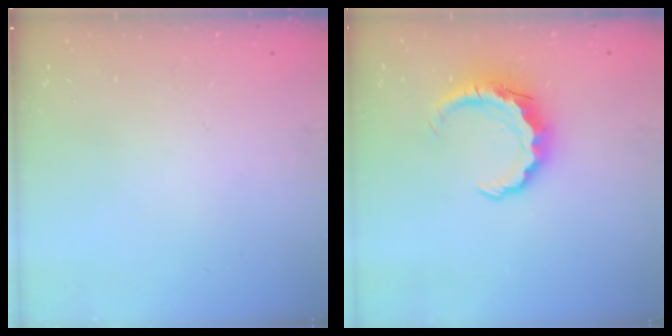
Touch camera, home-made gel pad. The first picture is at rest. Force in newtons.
{"total": 6.7, "press": 6.7, "slide": 0.6}